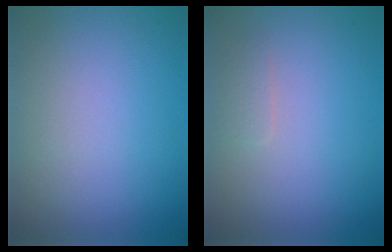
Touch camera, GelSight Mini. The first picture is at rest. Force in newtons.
{"total": 0.8, "press": 0.8, "slide": 0.0}